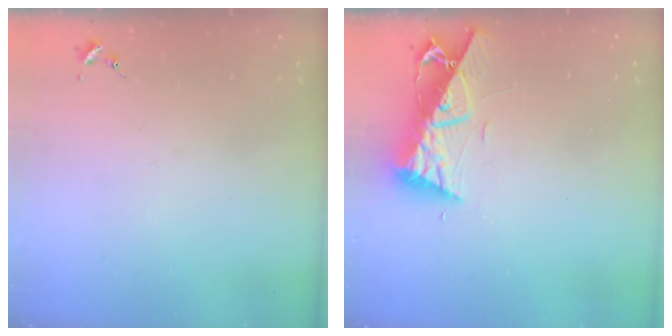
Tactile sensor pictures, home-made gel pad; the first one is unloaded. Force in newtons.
{"total": 9.4, "press": 9.3, "slide": 1.3}